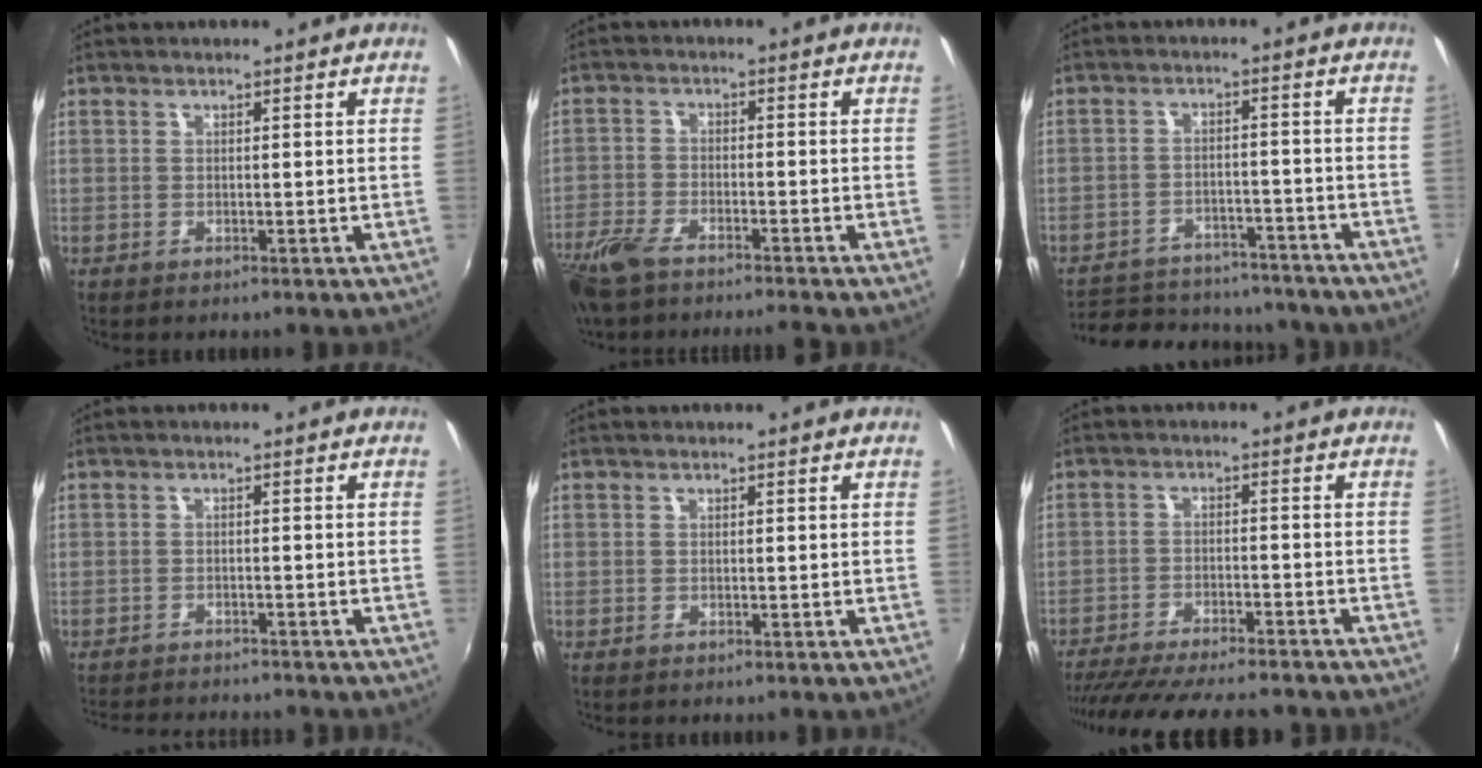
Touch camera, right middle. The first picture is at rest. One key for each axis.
{"total": 9.7, "fx": -7.9, "fy": 2.0, "fz": 5.2, "tx": -0.138, "ty": -0.031, "tz": -0.150}
{"total": 21.9, "fx": -18.5, "fy": 8.1, "fz": 8.5, "tx": -0.177, "ty": 0.006, "tz": -0.236}
{"total": 9.0, "fx": -8.3, "fy": 1.6, "fz": 3.0, "tx": -0.075, "ty": -0.013, "tz": -0.125}
{"total": 0.0}
{"total": 20.0, "fx": -17.4, "fy": 3.8, "fz": 9.1, "tx": -0.175, "ty": -0.024, "tz": -0.256}